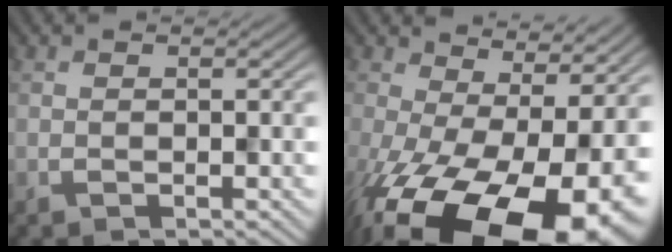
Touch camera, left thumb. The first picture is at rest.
{"total": 18.0, "force": [-6.5, 9.2, 14.0], "torque": [-0.262, -0.064, -0.065]}